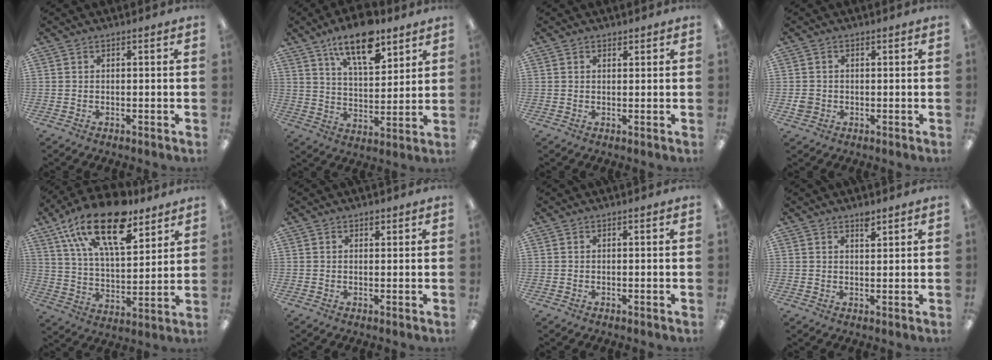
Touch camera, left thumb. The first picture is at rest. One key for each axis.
{"total": 13.4, "fx": 9.4, "fy": 5.5, "fz": 7.9, "tx": -0.117, "ty": -0.050, "tz": 0.161}
{"total": 1.1, "fx": 0.9, "fy": 0.7, "fz": 0.2, "tx": 0.005, "ty": -0.001, "tz": 0.014}
{"total": 2.8, "fx": -0.3, "fy": 2.7, "fz": 0.8, "tx": -0.006, "ty": 0.003, "tz": -0.009}
{"total": 21.4, "fx": 13.8, "fy": 9.0, "fz": 13.6, "tx": -0.245, "ty": -0.068, "tz": 0.238}
{"total": 1.4, "fx": 0.8, "fy": 1.0, "fz": 0.4, "tx": 0.000, "ty": 0.000, "tz": 0.013}
{"total": 0.0}
{"total": 2.6, "fx": 2.2, "fy": 0.9, "fz": 1.1, "tx": -0.008, "ty": -0.011, "tz": 0.036}